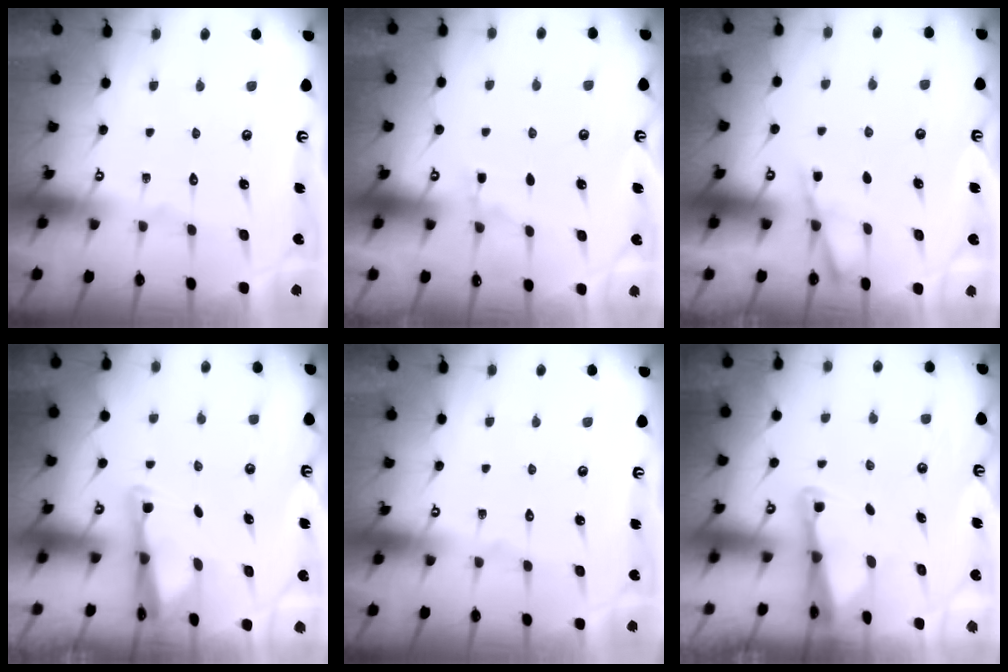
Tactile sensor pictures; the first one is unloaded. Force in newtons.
{"total": 2.8, "press": 2.8, "slide": 0.4}
{"total": 2.9, "press": 2.9, "slide": 0.4}
{"total": 2.5, "press": 2.5, "slide": 0.5}
{"total": 0.0}
{"total": 2.4, "press": 2.4, "slide": 0.2}